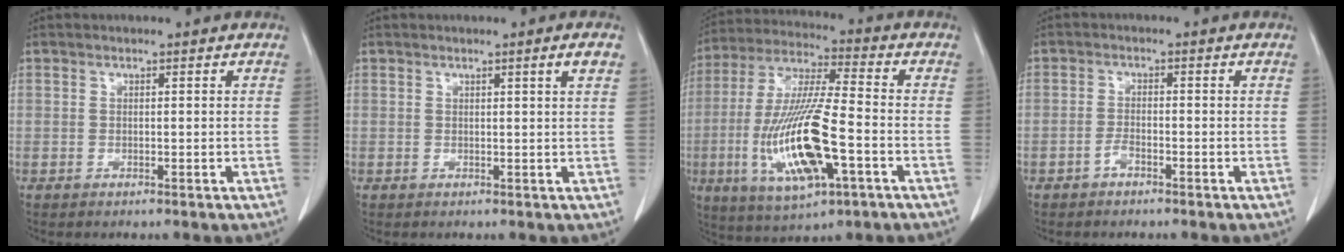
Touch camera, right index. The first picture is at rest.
{"total": 1.7, "force": [0.8, -0.4, 1.5], "torque": [-0.021, -0.004, 0.012]}
{"total": 17.4, "force": [-4.8, 3.3, 16.4], "torque": [-0.341, -0.015, -0.082]}
{"total": 1.6, "force": [-1.0, 0.7, 1.0], "torque": [-0.018, 0.005, -0.017]}